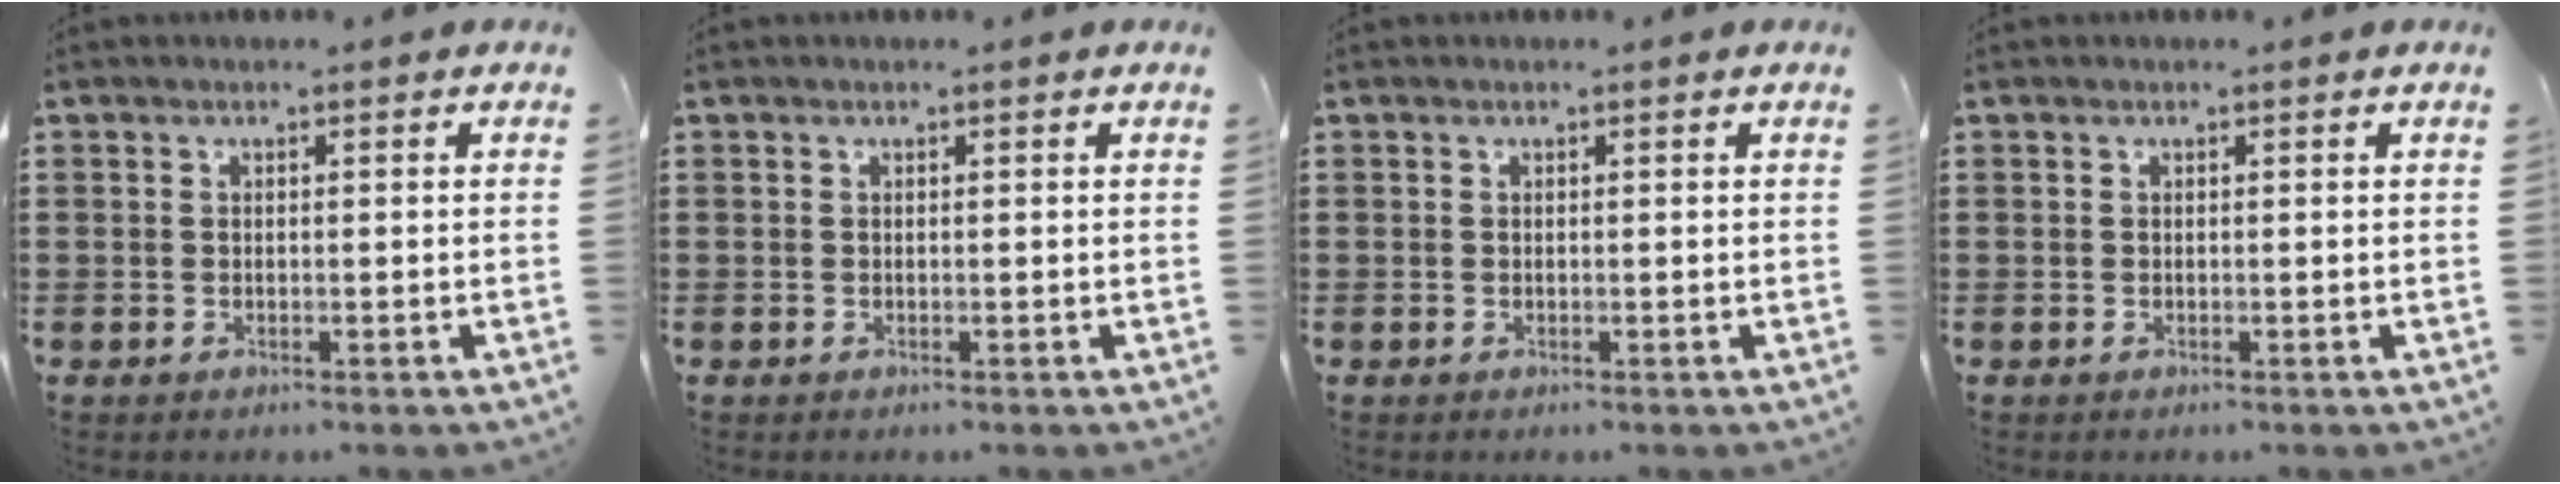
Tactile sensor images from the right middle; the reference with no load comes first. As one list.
[{"total": 0.0}, {"total": 0.0}, {"total": 0.0}]